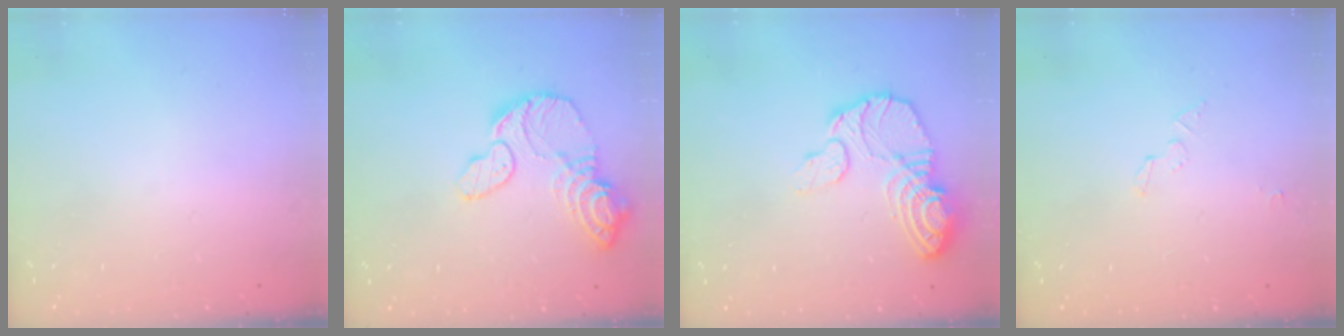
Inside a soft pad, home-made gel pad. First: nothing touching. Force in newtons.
{"total": 12.9, "press": 12.8, "slide": 1.3}
{"total": 14.1, "press": 14.0, "slide": 1.5}
{"total": 2.8, "press": 2.8, "slide": 0.1}